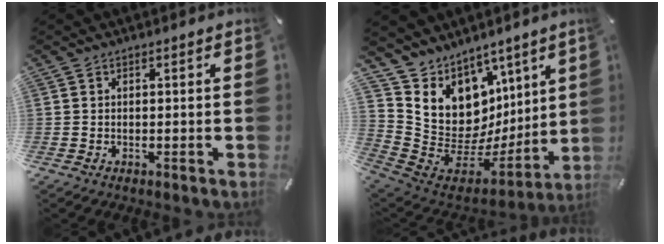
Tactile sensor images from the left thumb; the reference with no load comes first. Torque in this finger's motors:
{"motor_torque": [1.33, -0.15, 1.34, -1.43, 0.10]}